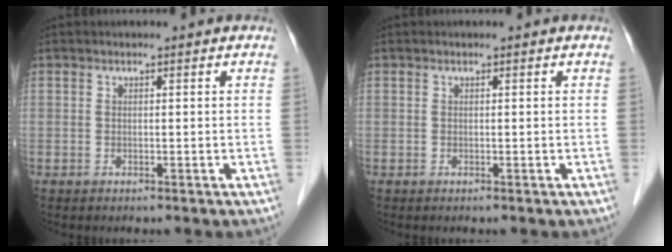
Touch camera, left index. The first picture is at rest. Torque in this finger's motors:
{"motor_torque": [0.01, 0.01, 0.00, 0.00]}